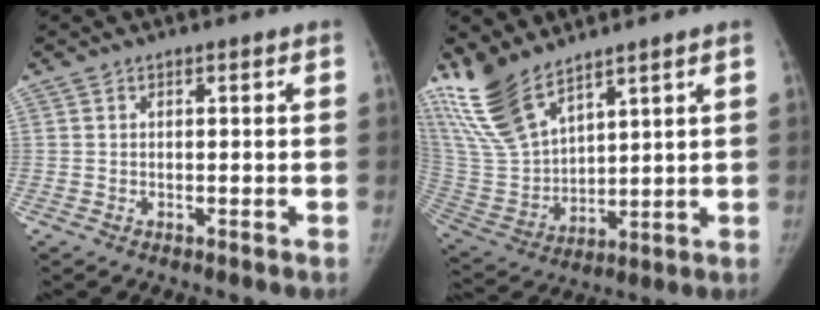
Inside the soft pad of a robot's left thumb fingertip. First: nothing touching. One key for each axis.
{"total": 15.2, "fx": 11.6, "fy": 5.6, "fz": 8.0, "tx": -0.150, "ty": -0.052, "tz": 0.249}